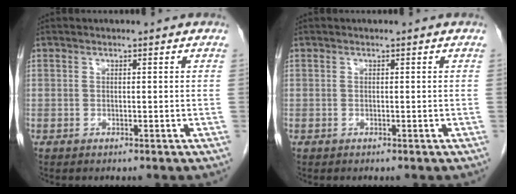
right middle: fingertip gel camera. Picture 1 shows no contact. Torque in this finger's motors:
{"motor_torque": [-0.09, 0.08, -0.01, 0.01]}